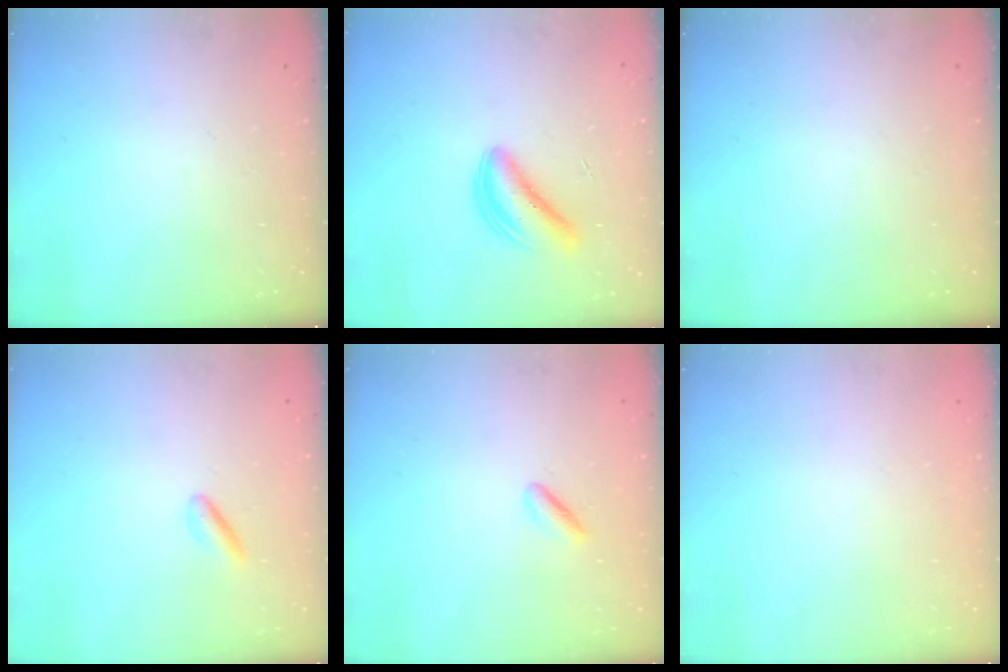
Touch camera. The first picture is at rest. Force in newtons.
{"total": 4.8, "press": 4.7, "slide": 1.3}
{"total": 0.0}
{"total": 1.2, "press": 1.1, "slide": 0.6}
{"total": 1.7, "press": 1.3, "slide": 1.1}
{"total": 2.0, "press": 2.0, "slide": 0.1}